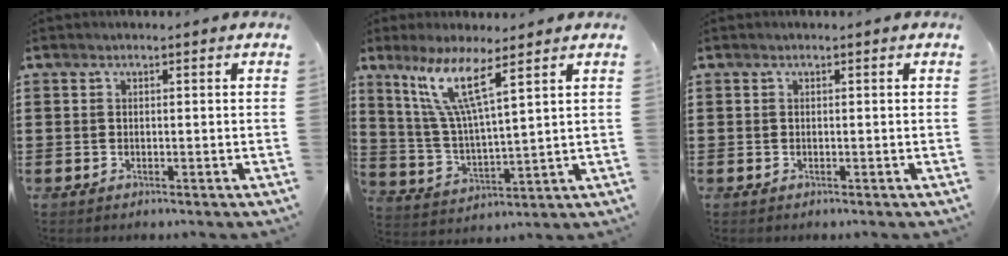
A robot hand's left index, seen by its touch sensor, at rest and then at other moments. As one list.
[{"total": 10.1, "force": [6.7, 1.1, 7.6], "torque": [-0.165, -0.023, 0.118]}, {"total": 0.0}]